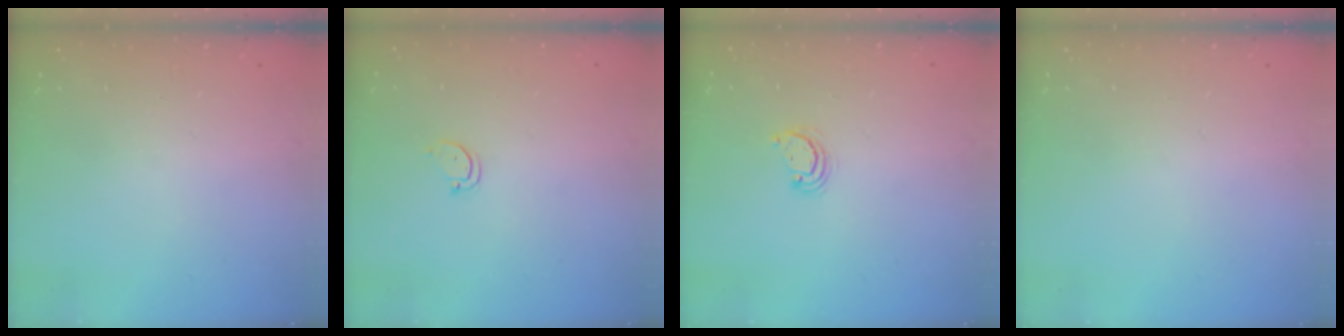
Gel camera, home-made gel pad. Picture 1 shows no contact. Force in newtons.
{"total": 3.1, "press": 3.1, "slide": 0.2}
{"total": 3.0, "press": 3.0, "slide": 0.2}
{"total": 0.0}